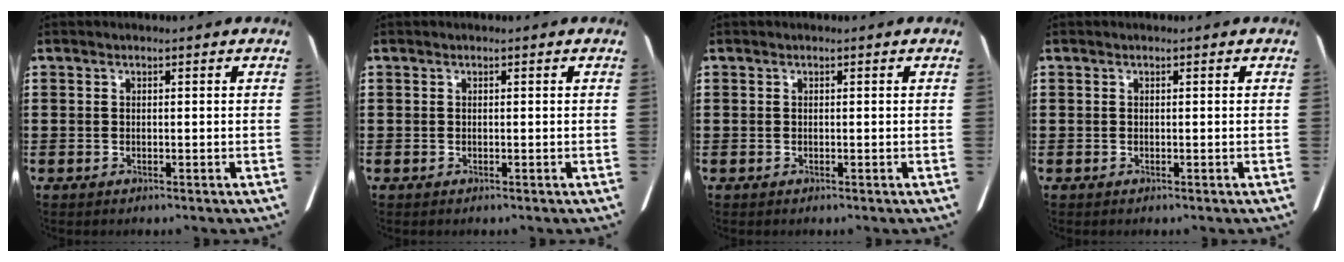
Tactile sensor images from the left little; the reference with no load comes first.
{"total": 0.0}
{"total": 0.0}
{"total": 0.0}